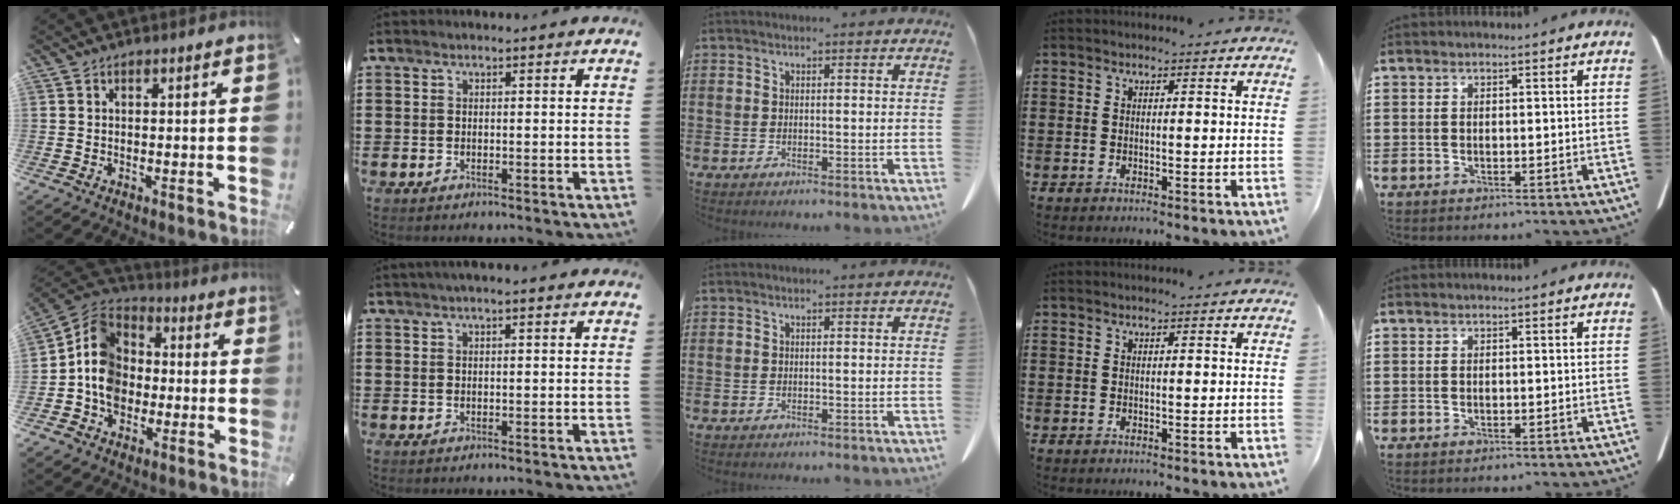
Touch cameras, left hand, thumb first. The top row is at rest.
{"thumb": {"total": 11.2, "force": [-2.5, 9.7, 5.1], "torque": [-0.133, 0.030, -0.046]}, "index": {"total": 1.6, "force": [1.1, 0.0, 1.1], "torque": [-0.023, 0.002, 0.019]}}